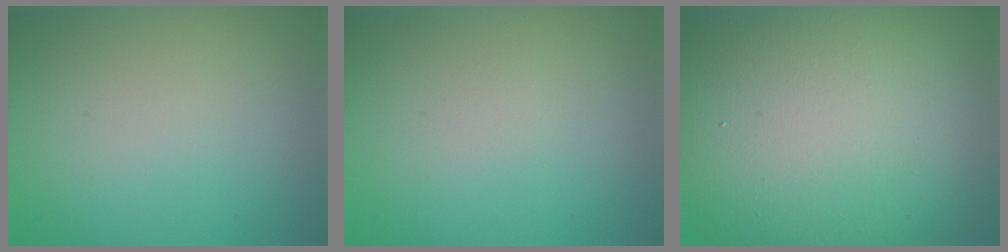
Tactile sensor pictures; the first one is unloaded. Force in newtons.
{"total": 0.0}
{"total": 17.7, "press": 17.7, "slide": 0.9}